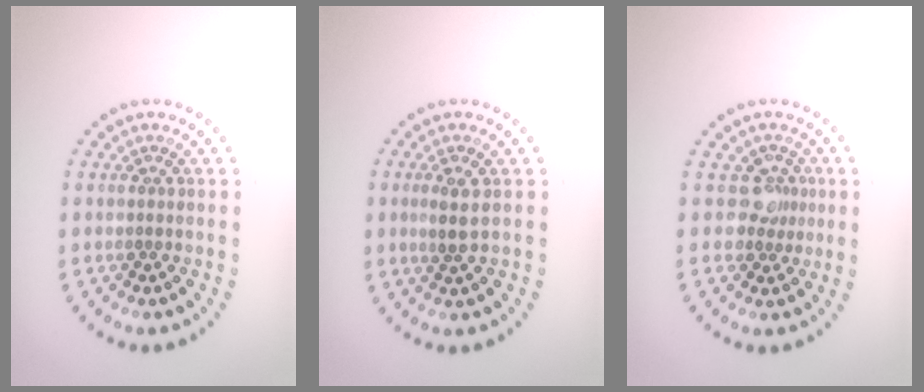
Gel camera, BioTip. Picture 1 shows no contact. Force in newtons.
{"total": 1.9, "press": 1.7, "slide": 0.9}
{"total": 2.1, "press": 1.6, "slide": 1.3}